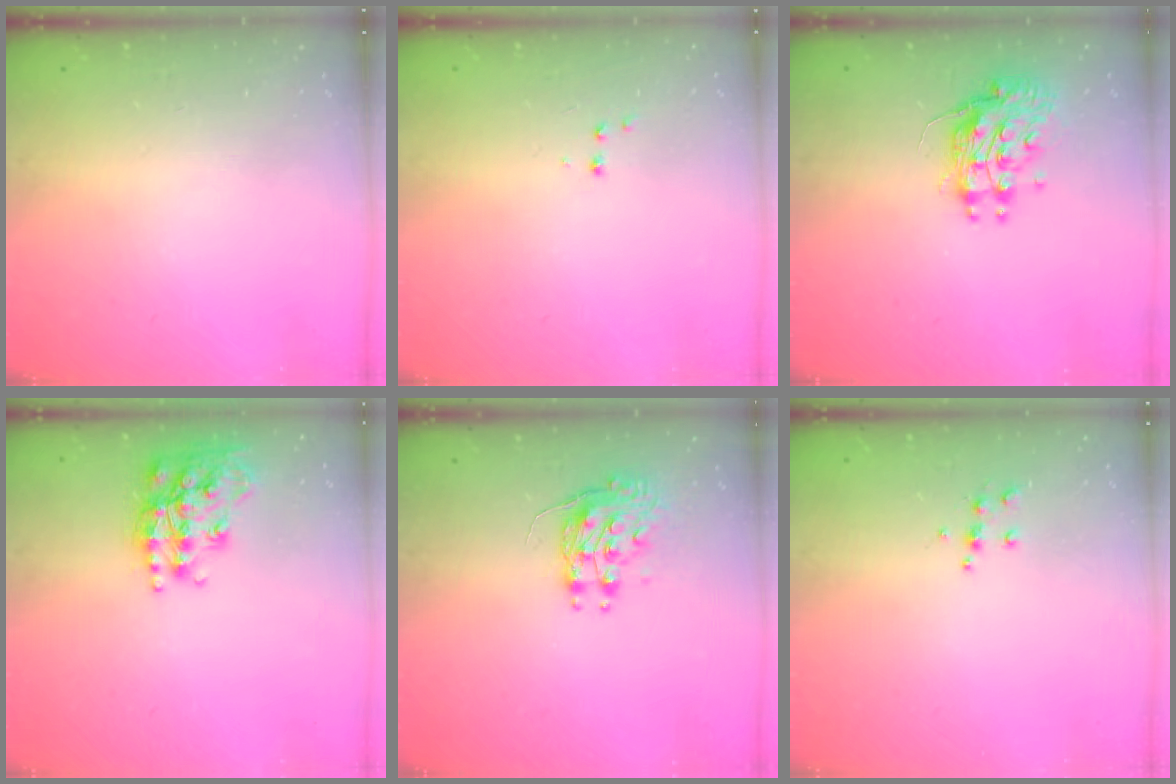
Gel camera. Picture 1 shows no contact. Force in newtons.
{"total": 2.6, "press": 2.5, "slide": 0.6}
{"total": 10.6, "press": 10.6, "slide": 0.7}
{"total": 18.2, "press": 18.1, "slide": 1.1}
{"total": 8.6, "press": 8.6, "slide": 0.2}
{"total": 5.2, "press": 5.0, "slide": 1.1}